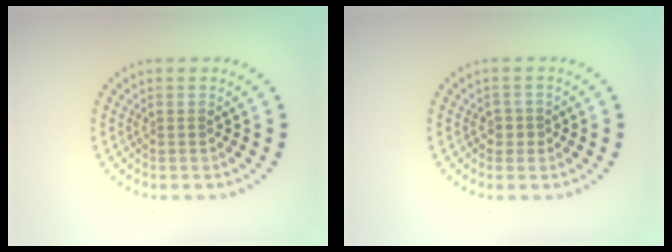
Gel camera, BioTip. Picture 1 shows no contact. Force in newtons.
{"total": 1.1, "press": 0.9, "slide": 0.6}